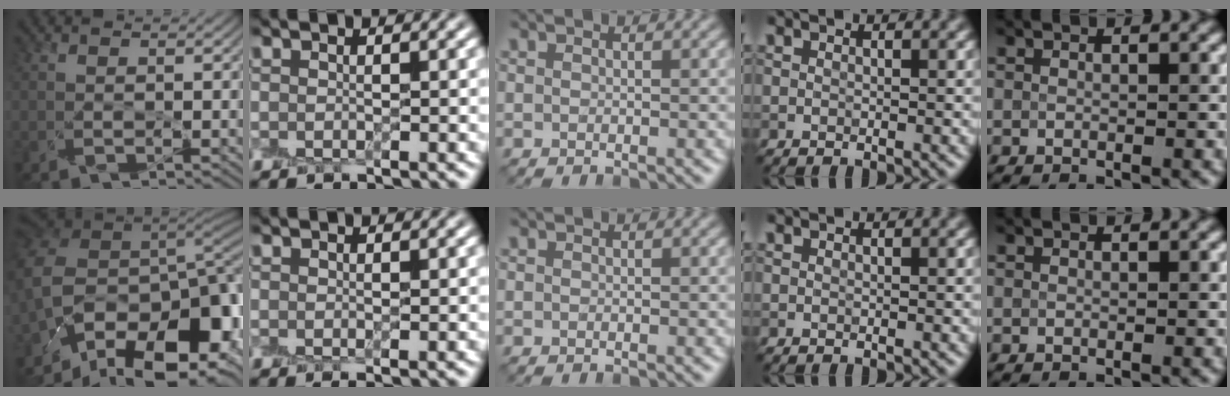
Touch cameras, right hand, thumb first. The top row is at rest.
{"thumb": {"total": 17.8, "force": [-7.4, 11.4, 11.6], "torque": [-0.214, -0.017, -0.092]}, "index": {"total": 0.6, "force": [0.5, 0.0, 0.3], "torque": [-0.004, 0.002, 0.010]}}